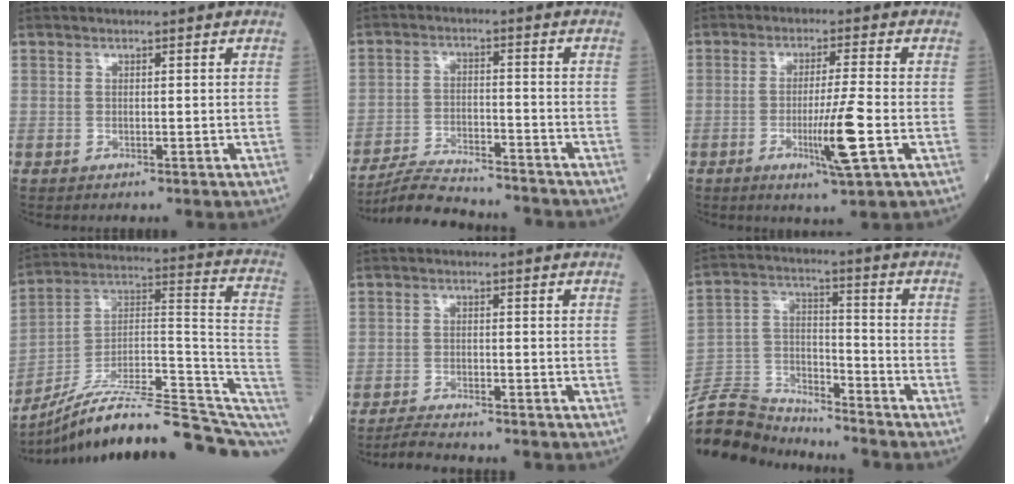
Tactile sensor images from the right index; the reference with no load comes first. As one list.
[{"total": 11.7, "force": [-11.2, 1.0, 3.4], "torque": [-0.051, 0.001, -0.183]}, {"total": 7.6, "force": [-2.2, -0.8, 7.2], "torque": [-0.129, -0.018, -0.039]}, {"total": 22.5, "force": [-16.9, 3.8, 14.4], "torque": [-0.163, 0.051, -0.260]}, {"total": 5.3, "force": [-5.0, 0.3, 1.7], "torque": [-0.030, -0.016, -0.083]}, {"total": 14.7, "force": [-14.5, 1.8, 1.1], "torque": [-0.029, 0.029, -0.262]}]